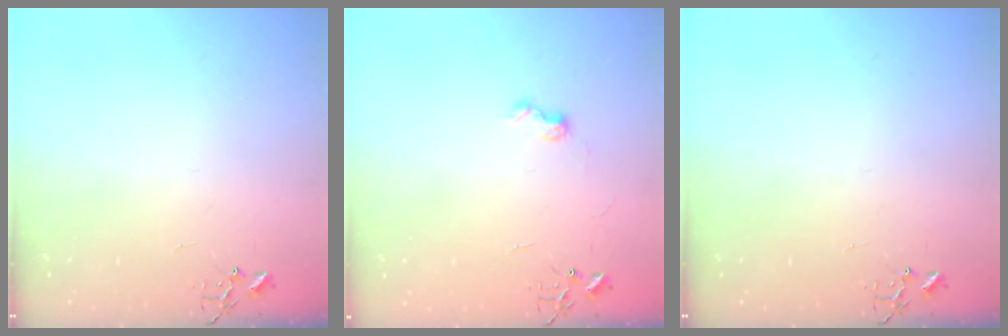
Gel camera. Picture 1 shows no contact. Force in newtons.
{"total": 6.0, "press": 6.0, "slide": 0.7}
{"total": 0.0}